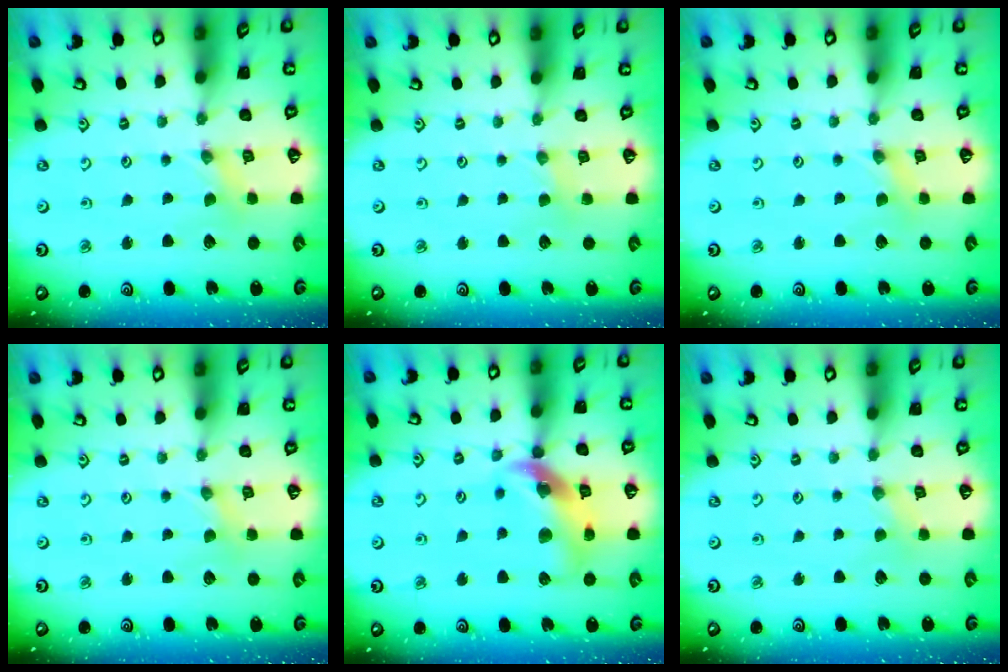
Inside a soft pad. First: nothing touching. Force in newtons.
{"total": 1.9, "press": 1.9, "slide": 0.3}
{"total": 0.0}
{"total": 0.0}
{"total": 16.6, "press": 16.4, "slide": 2.2}
{"total": 1.2, "press": 1.2, "slide": 0.1}